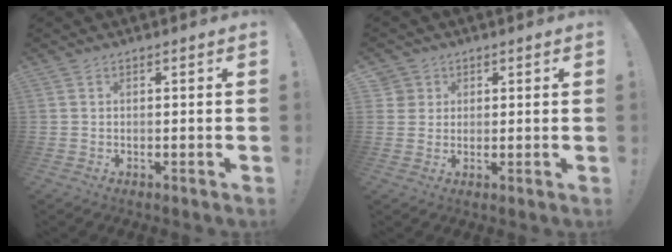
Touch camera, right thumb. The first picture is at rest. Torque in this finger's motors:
{"motor_torque": [-0.20, -0.11, -0.49, 0.37, 0.00]}